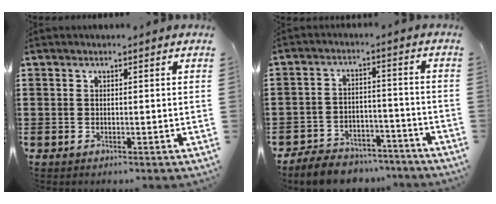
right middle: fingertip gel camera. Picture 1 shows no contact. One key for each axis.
{"total": 6.2, "fx": -6.0, "fy": 1.4, "fz": 0.8, "tx": -0.014, "ty": 0.017, "tz": -0.119}